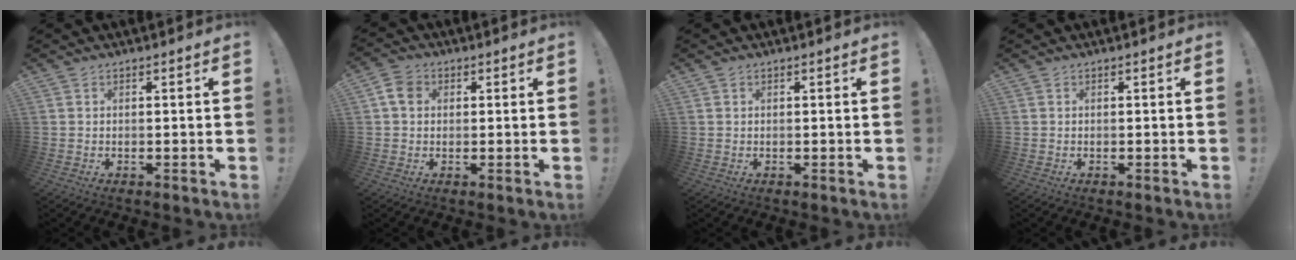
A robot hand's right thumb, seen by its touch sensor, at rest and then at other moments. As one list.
[{"total": 5.8, "force": [1.5, 4.6, 3.2], "torque": [-0.050, 0.008, 0.031]}, {"total": 0.0}, {"total": 0.0}]